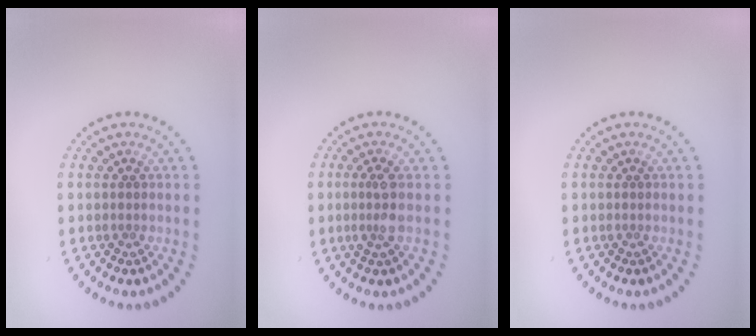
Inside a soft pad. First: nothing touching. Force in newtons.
{"total": 1.8, "press": 1.5, "slide": 0.9}
{"total": 0.0}